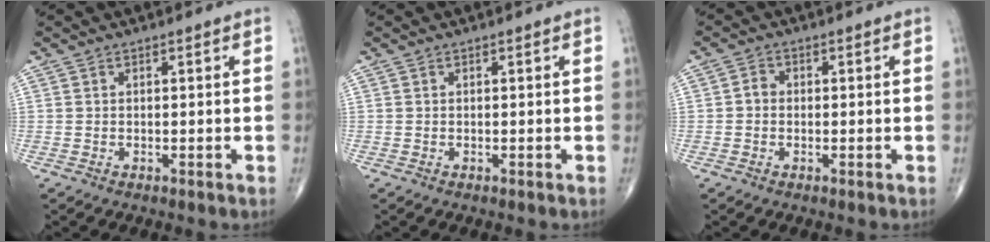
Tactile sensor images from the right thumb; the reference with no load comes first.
{"total": 0.0}
{"total": 1.9, "force": [-0.2, 1.7, 1.0], "torque": [-0.008, 0.007, -0.009]}